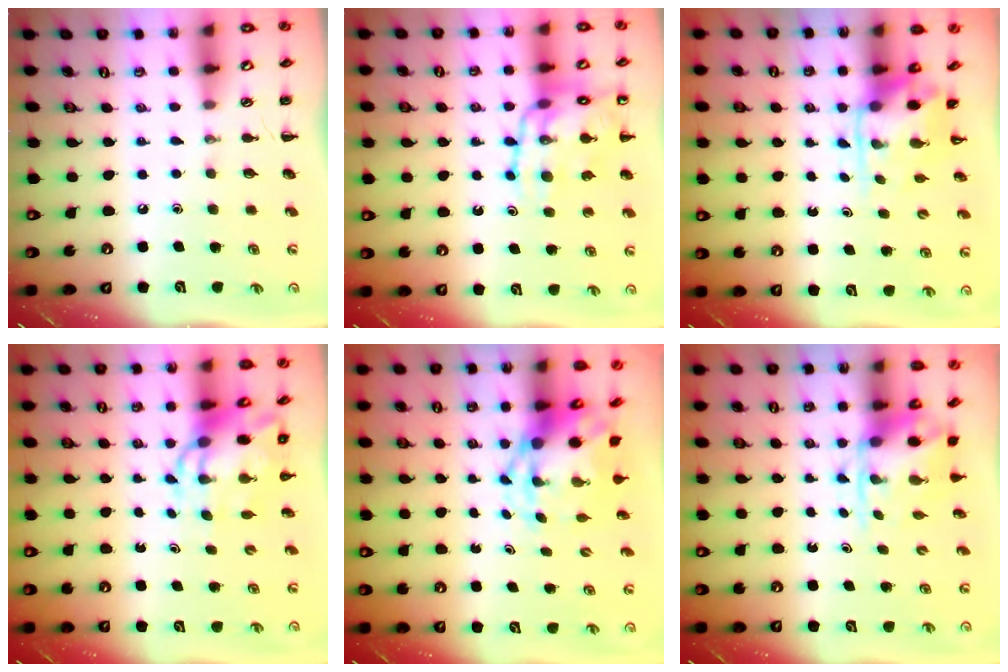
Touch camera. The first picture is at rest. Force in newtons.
{"total": 14.7, "press": 14.4, "slide": 2.9}
{"total": 3.5, "press": 3.4, "slide": 0.8}
{"total": 7.7, "press": 7.4, "slide": 2.2}
{"total": 5.7, "press": 5.6, "slide": 1.0}
{"total": 3.9, "press": 3.8, "slide": 0.9}